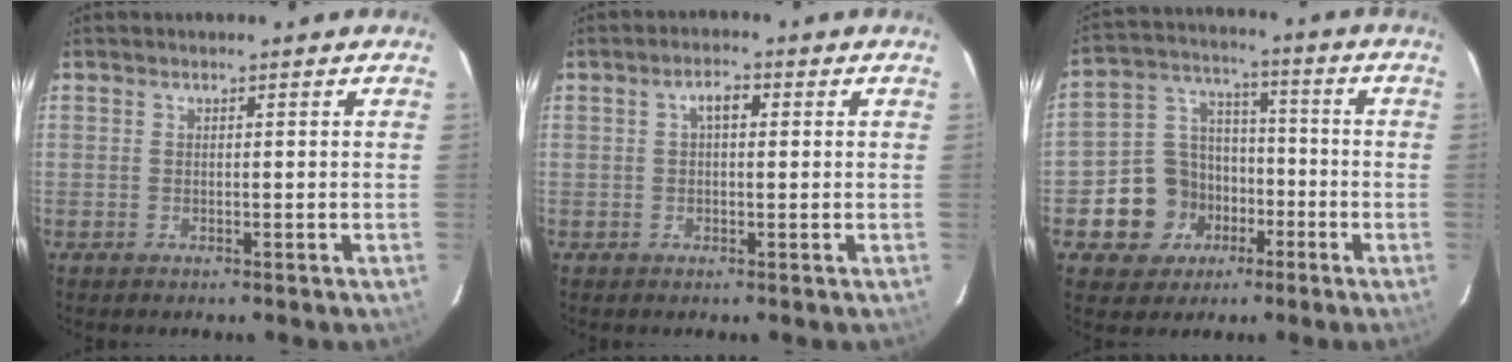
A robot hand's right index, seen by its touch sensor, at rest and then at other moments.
{"total": 2.7, "force": [0.5, 1.4, 2.2], "torque": [-0.039, 0.012, 0.007]}
{"total": 11.9, "force": [-5.0, 10.4, 3.1], "torque": [-0.088, 0.043, -0.069]}